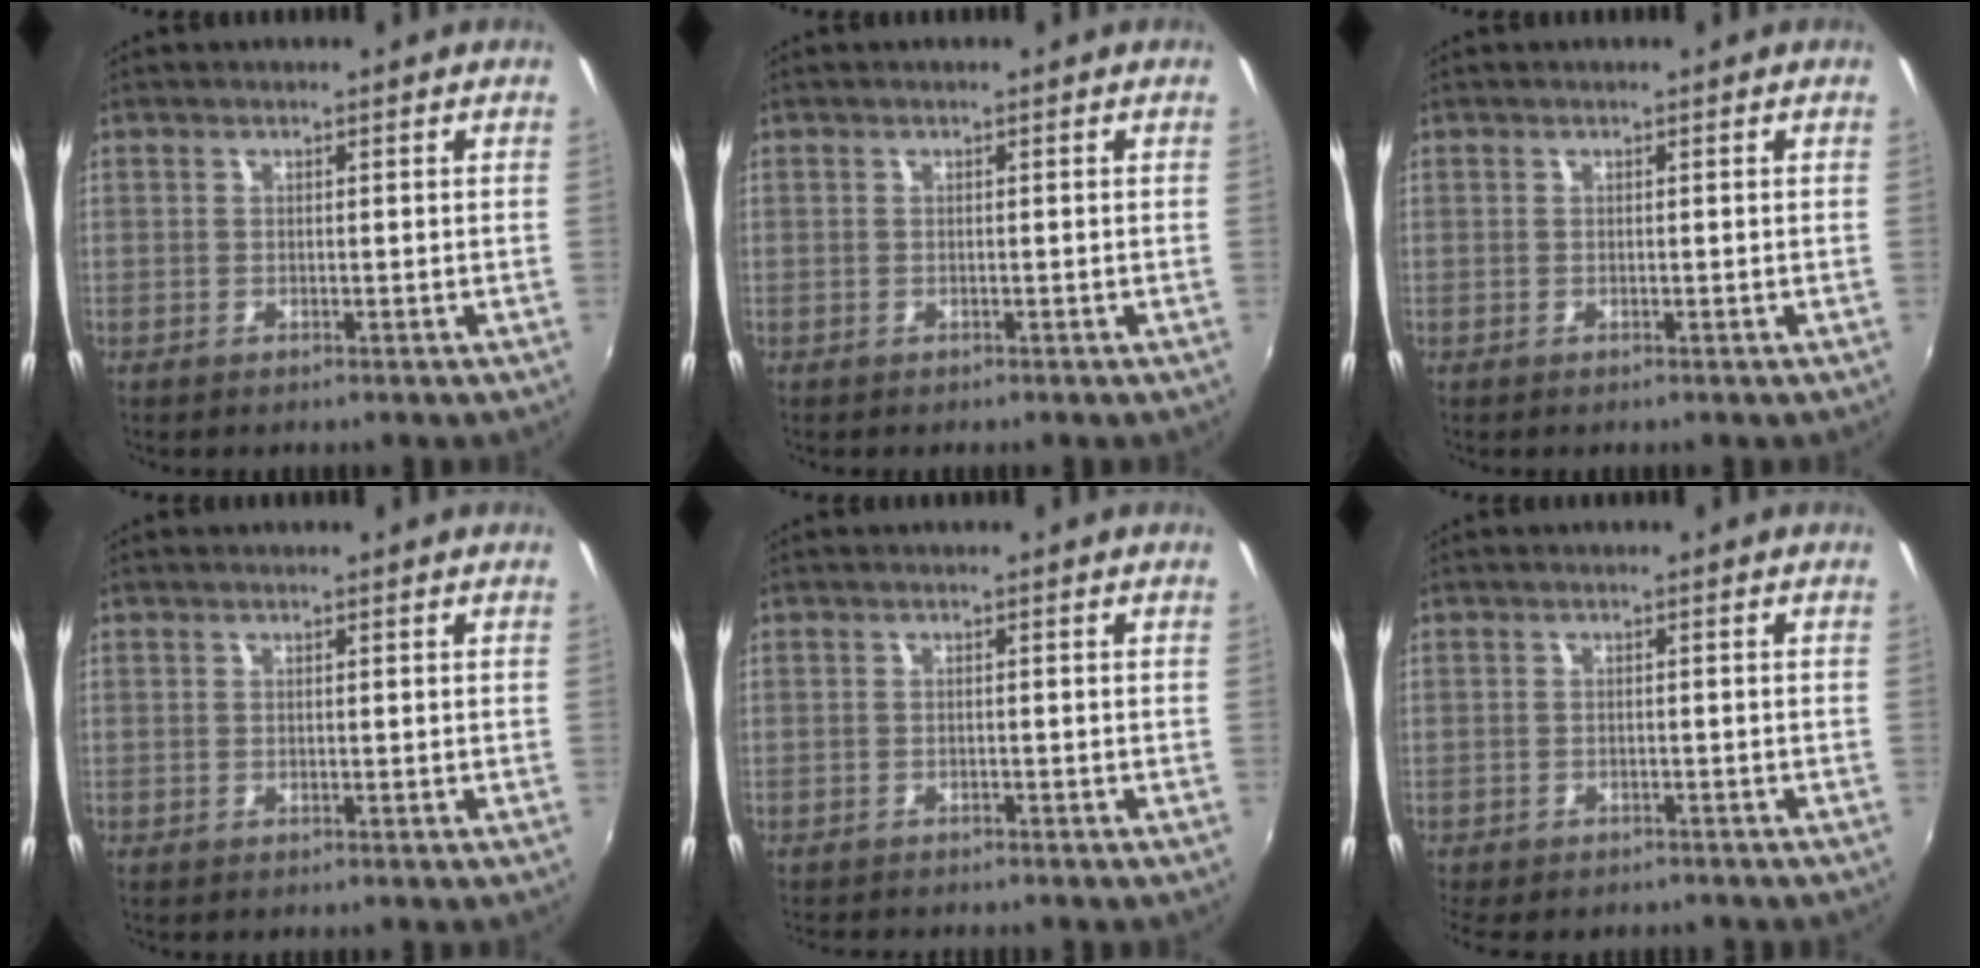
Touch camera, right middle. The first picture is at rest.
{"total": 0.0}
{"total": 0.0}
{"total": 0.0}
{"total": 3.7, "force": [-3.5, 0.7, 1.0], "torque": [-0.030, -0.013, -0.055]}
{"total": 6.5, "force": [-5.6, 2.3, 2.5], "torque": [-0.065, -0.018, -0.083]}